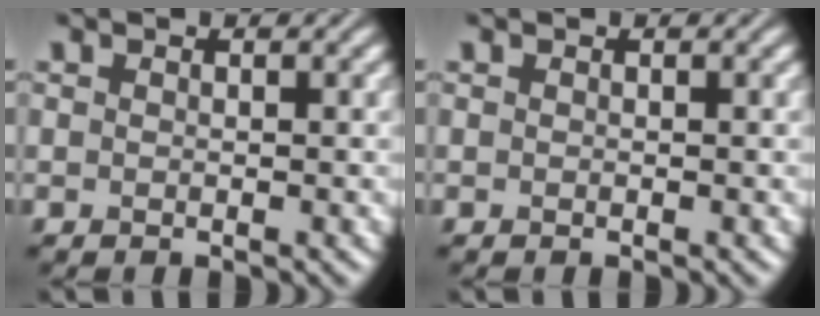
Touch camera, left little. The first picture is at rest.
{"total": 0.0}